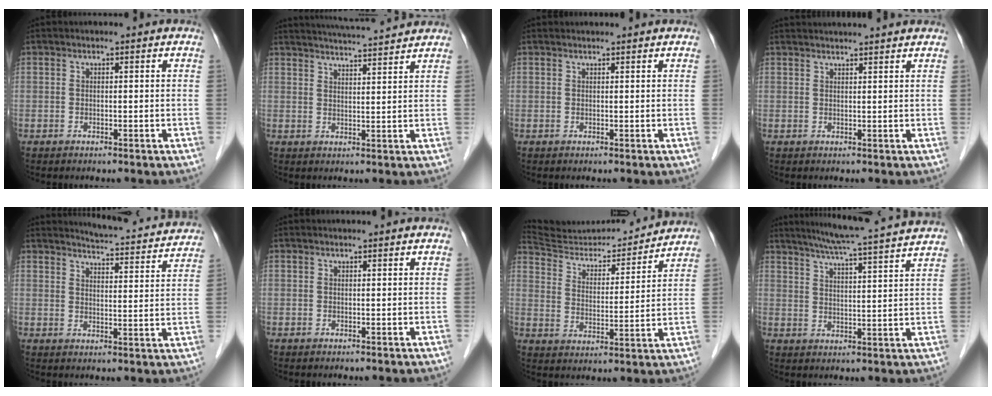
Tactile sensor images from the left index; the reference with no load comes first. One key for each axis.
{"total": 10.5, "fx": 9.9, "fy": 0.0, "fz": 3.5, "tx": -0.061, "ty": 0.019, "tz": 0.138}
{"total": 1.8, "fx": 1.8, "fy": 0.1, "fz": 0.4, "tx": -0.008, "ty": 0.017, "tz": 0.026}
{"total": 8.2, "fx": 7.7, "fy": 0.0, "fz": 2.7, "tx": -0.038, "ty": 0.033, "tz": 0.088}
{"total": 14.0, "fx": 13.5, "fy": 1.3, "fz": 3.2, "tx": -0.041, "ty": -0.021, "tz": 0.157}
{"total": 0.6, "fx": 0.5, "fy": 0.0, "fz": 0.2, "tx": -0.003, "ty": 0.007, "tz": 0.009}
{"total": 17.5, "fx": 17.0, "fy": 2.5, "fz": 2.8, "tx": -0.046, "ty": -0.001, "tz": 0.263}
{"total": 15.4, "fx": 13.8, "fy": -1.1, "fz": 6.6, "tx": -0.118, "ty": -0.002, "tz": 0.183}